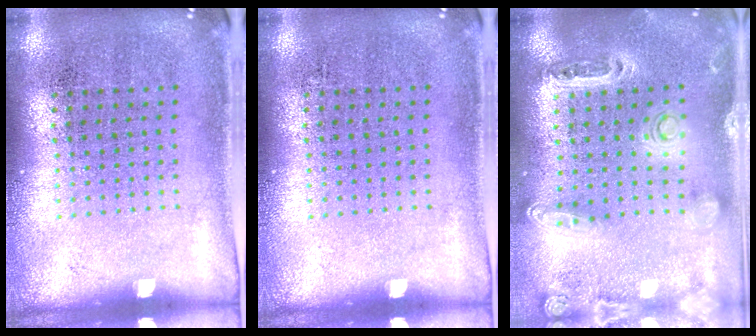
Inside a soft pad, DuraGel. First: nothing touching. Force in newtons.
{"total": 0.0}
{"total": 1.4, "press": 1.3, "slide": 0.3}